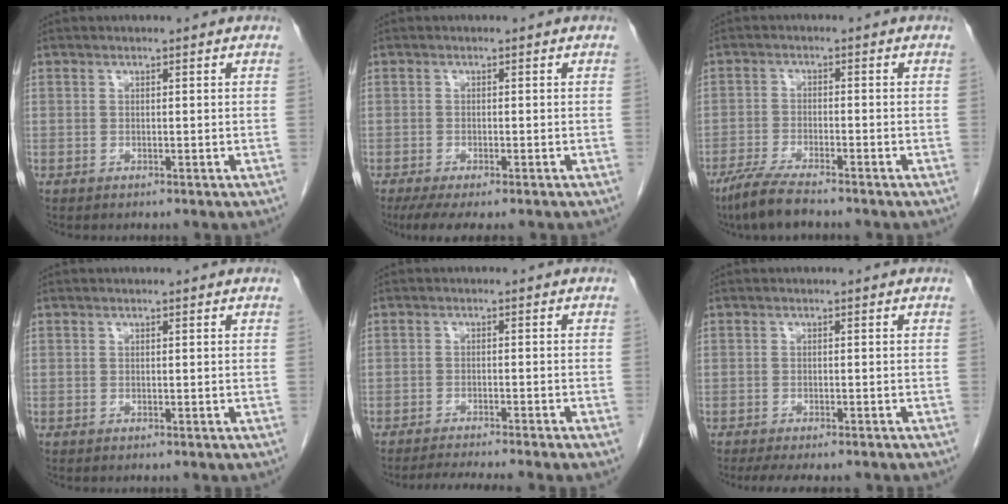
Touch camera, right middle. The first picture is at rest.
{"total": 6.3, "force": [-4.8, 1.4, 3.9], "torque": [-0.056, -0.014, -0.073]}
{"total": 6.3, "force": [-5.0, 0.6, 3.8], "torque": [-0.076, -0.017, -0.089]}
{"total": 0.0}
{"total": 7.6, "force": [-6.5, -0.6, 3.8], "torque": [-0.042, -0.010, -0.095]}
{"total": 7.6, "force": [-6.5, 1.8, 3.7], "torque": [-0.047, -0.008, -0.090]}